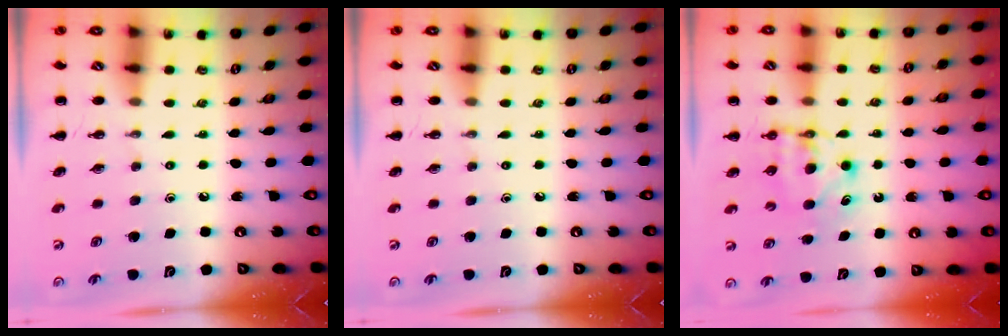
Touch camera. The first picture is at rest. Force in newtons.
{"total": 0.0}
{"total": 5.6, "press": 5.6, "slide": 0.6}